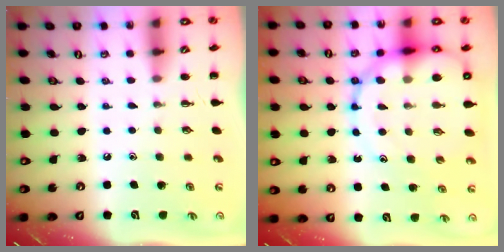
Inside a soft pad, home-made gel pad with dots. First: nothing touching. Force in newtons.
{"total": 19.7, "press": 19.2, "slide": 4.6}